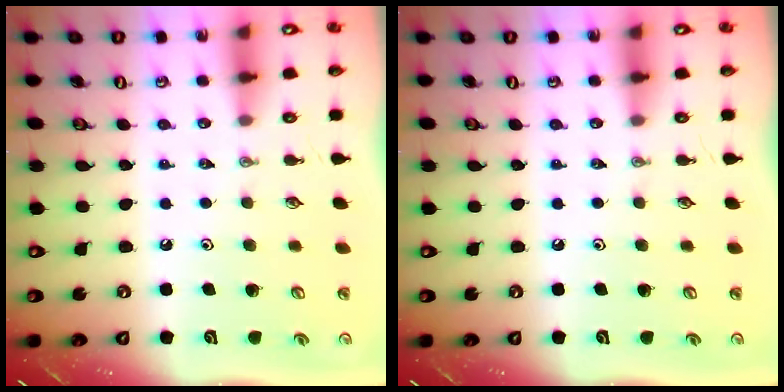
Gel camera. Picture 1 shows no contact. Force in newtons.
{"total": 0.0}